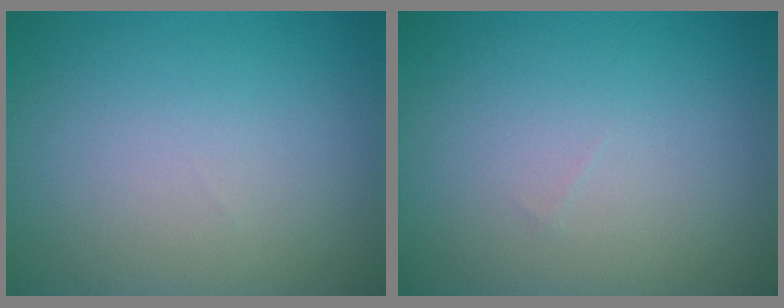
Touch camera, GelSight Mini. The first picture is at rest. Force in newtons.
{"total": 0.0}